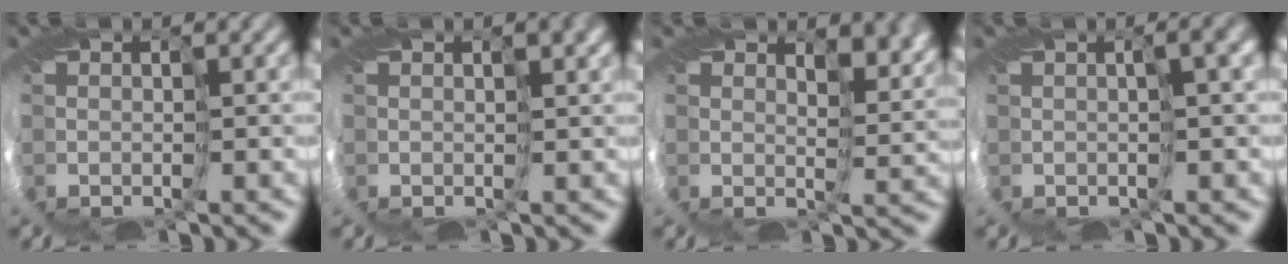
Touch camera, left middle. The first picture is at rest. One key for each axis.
{"total": 2.0, "fx": 1.3, "fy": 0.7, "fz": 1.4, "tx": -0.016, "ty": 0.005, "tz": 0.022}
{"total": 3.3, "fx": 2.8, "fy": 1.2, "fz": 1.3, "tx": -0.023, "ty": -0.003, "tz": 0.048}
{"total": 2.5, "fx": 1.2, "fy": -0.5, "fz": 2.2, "tx": -0.035, "ty": 0.013, "tz": 0.013}